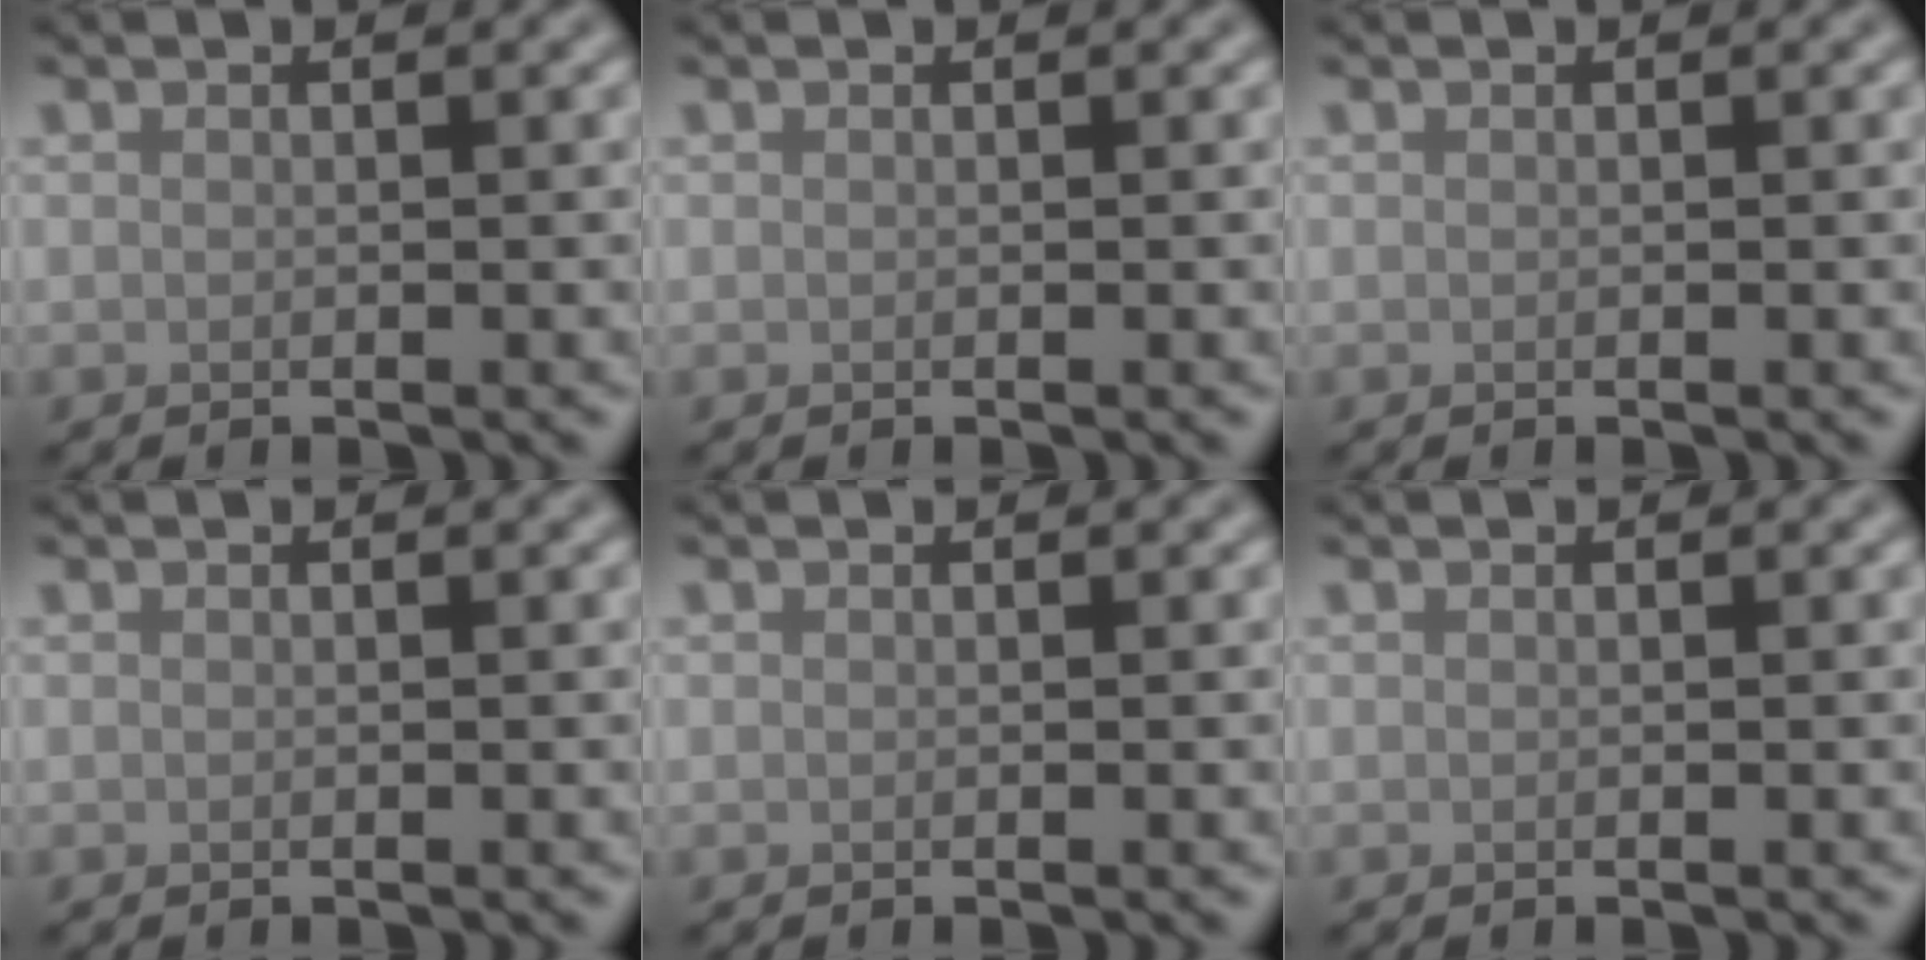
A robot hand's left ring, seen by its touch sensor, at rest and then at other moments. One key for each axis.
{"total": 0.0}
{"total": 0.0}
{"total": 0.0}
{"total": 0.0}
{"total": 0.0}